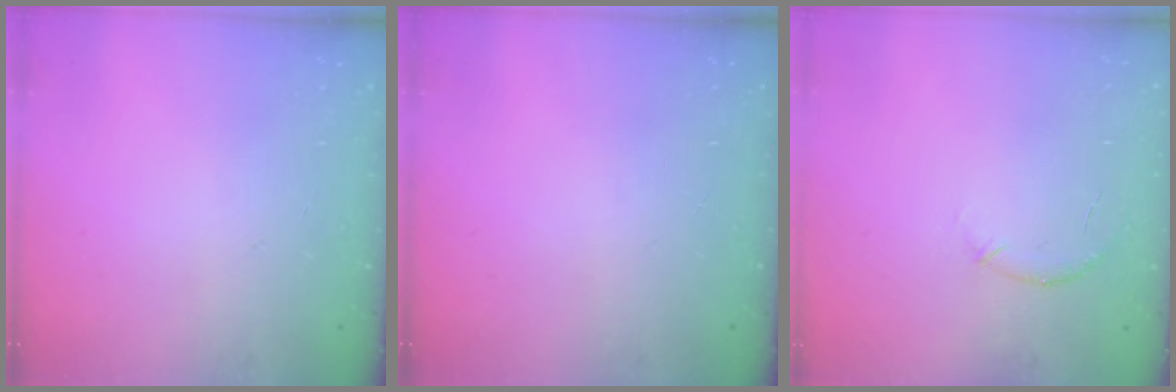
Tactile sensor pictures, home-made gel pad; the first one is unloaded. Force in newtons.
{"total": 0.0}
{"total": 5.7, "press": 5.6, "slide": 1.3}